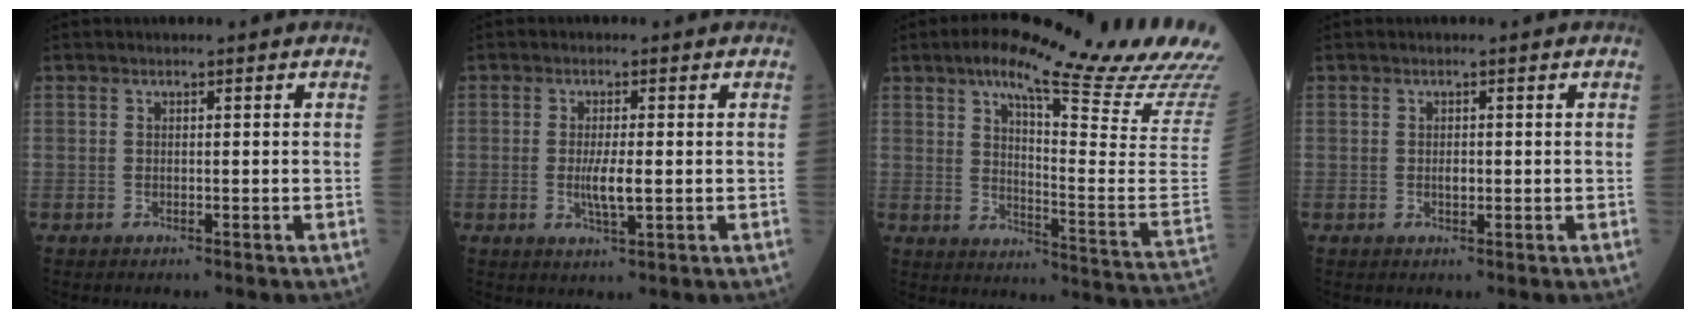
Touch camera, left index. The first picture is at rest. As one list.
[{"total": 4.0, "force": [-0.5, 0.6, 3.9], "torque": [-0.082, -0.011, -0.007]}, {"total": 25.4, "force": [18.9, 1.5, 16.9], "torque": [-0.239, -0.036, 0.242]}, {"total": 1.0, "force": [-0.1, 0.6, 0.7], "torque": [-0.014, -0.004, 0.000]}]